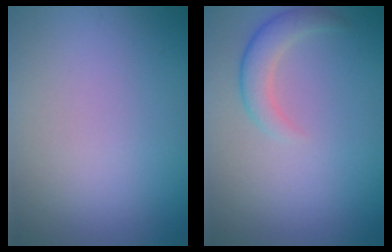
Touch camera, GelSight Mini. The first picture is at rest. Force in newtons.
{"total": 2.5, "press": 2.5, "slide": 0.3}